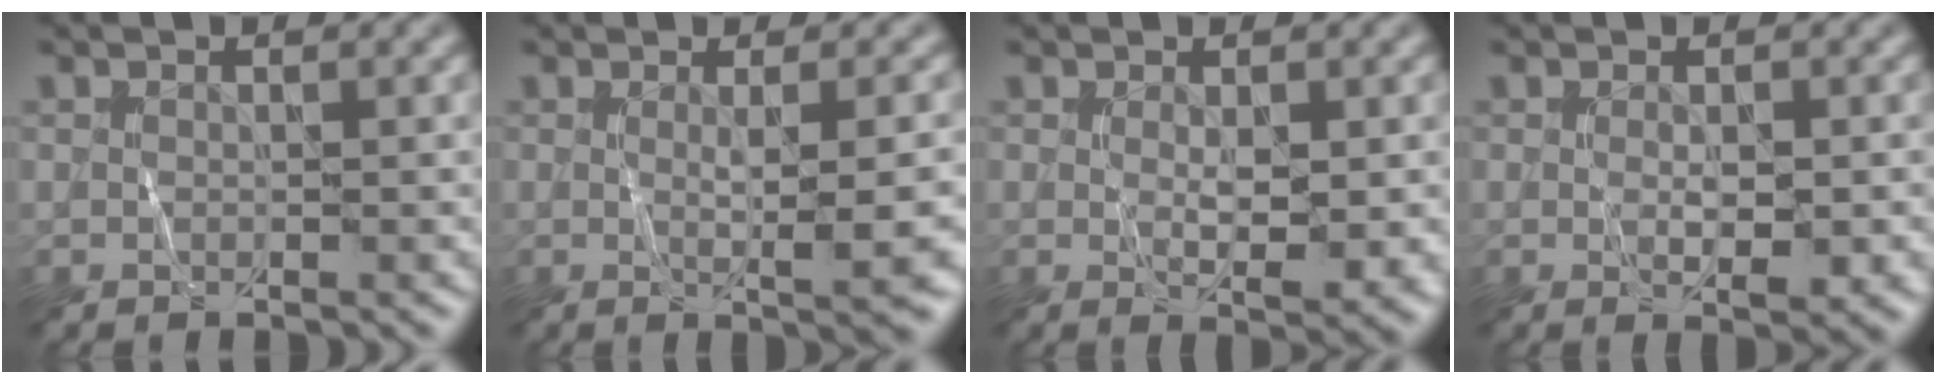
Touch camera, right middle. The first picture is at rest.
{"total": 4.6, "force": [-0.2, 0.9, 4.5], "torque": [-0.062, -0.003, -0.001]}
{"total": 2.8, "force": [0.1, 0.9, 2.7], "torque": [-0.048, -0.008, 0.008]}
{"total": 2.4, "force": [-0.2, 0.9, 2.3], "torque": [-0.039, -0.007, 0.002]}